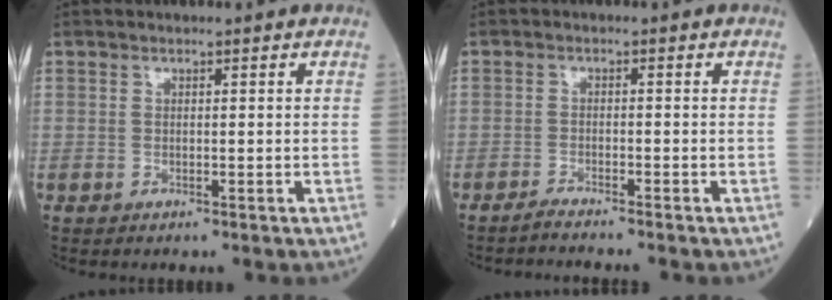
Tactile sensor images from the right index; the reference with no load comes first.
{"total": 2.3, "force": [-2.2, -0.5, 0.4], "torque": [-0.012, -0.005, -0.038]}